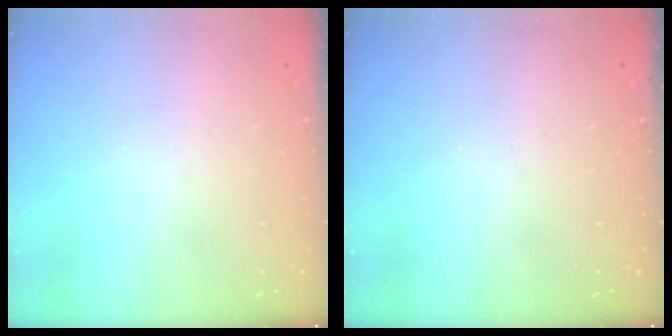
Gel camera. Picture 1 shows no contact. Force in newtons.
{"total": 0.0}